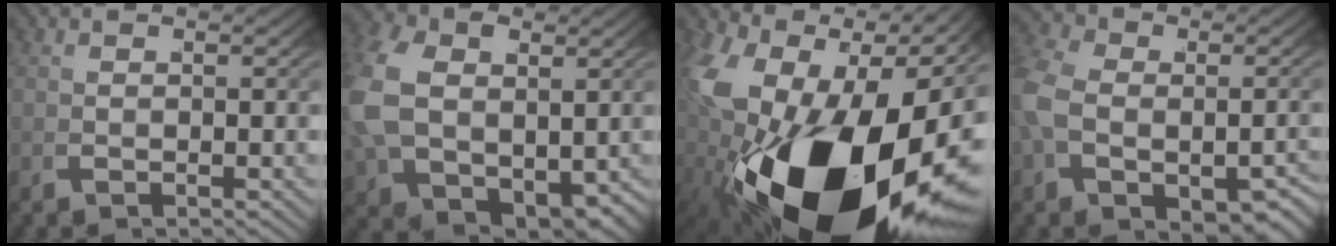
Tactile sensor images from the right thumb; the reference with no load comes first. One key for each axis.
{"total": 9.8, "fx": 0.6, "fy": 7.2, "fz": 6.6, "tx": -0.173, "ty": -0.052, "tz": 0.045}
{"total": 25.3, "fx": -2.9, "fy": 15.0, "fz": 20.2, "tx": -0.421, "ty": -0.101, "tz": 0.017}
{"total": 6.8, "fx": -0.9, "fy": 5.1, "fz": 4.5, "tx": -0.110, "ty": -0.029, "tz": 0.002}